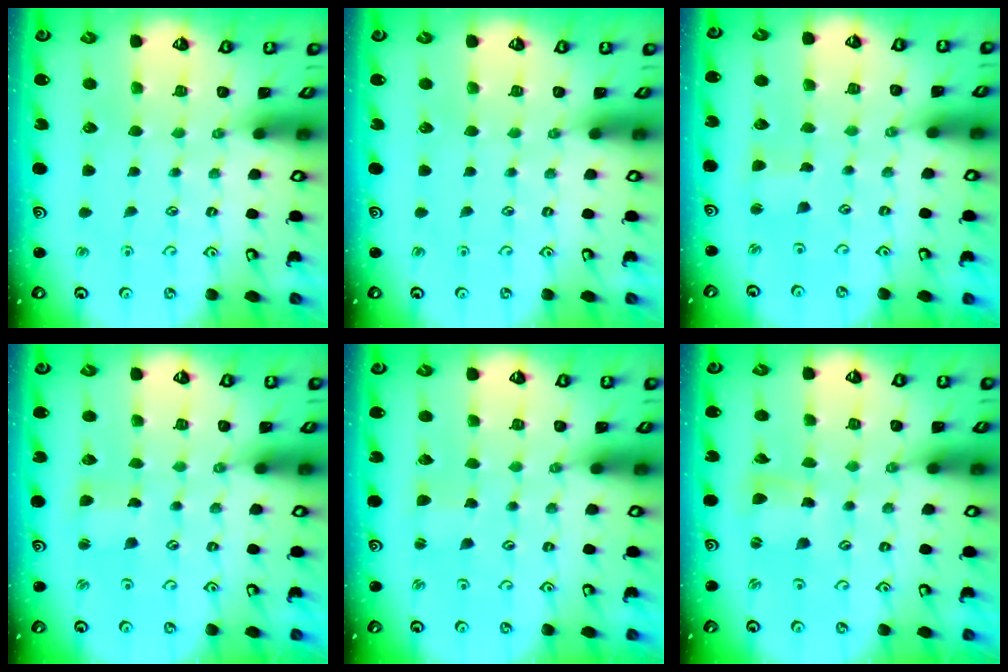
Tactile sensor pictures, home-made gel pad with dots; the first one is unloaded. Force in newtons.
{"total": 0.0}
{"total": 1.4, "press": 1.4, "slide": 0.3}
{"total": 2.2, "press": 2.2, "slide": 0.1}
{"total": 1.8, "press": 1.8, "slide": 0.2}
{"total": 3.2, "press": 3.2, "slide": 0.2}